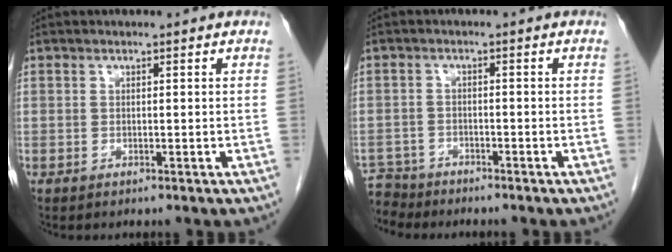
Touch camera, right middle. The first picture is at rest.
{"total": 4.6, "force": [-4.3, 1.1, -0.8], "torque": [0.017, -0.007, -0.081]}